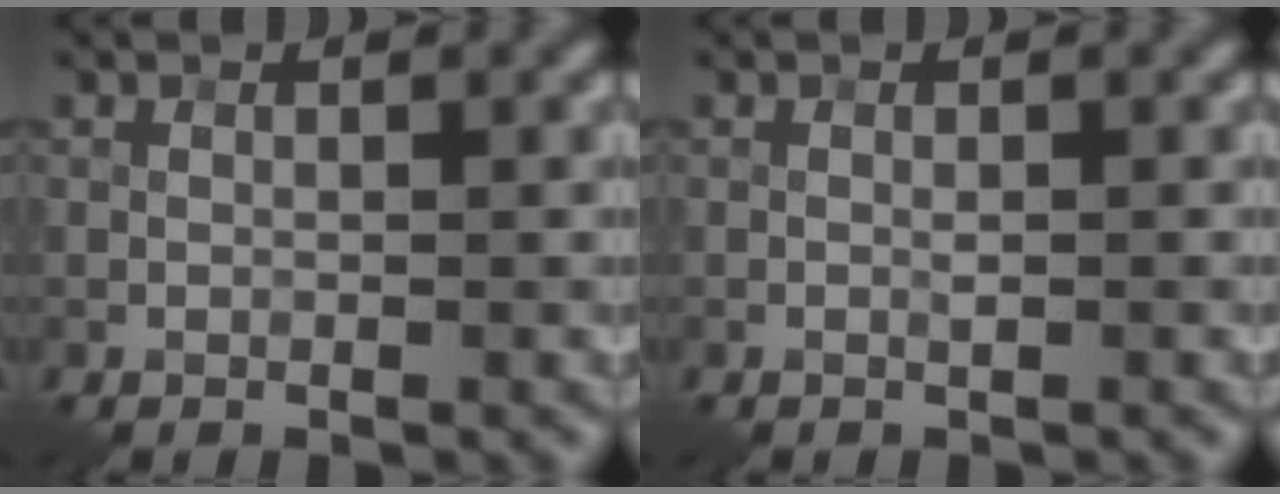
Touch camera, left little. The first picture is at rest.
{"total": 0.5, "force": [-0.4, 0.0, 0.4], "torque": [-0.008, 0.003, -0.007]}